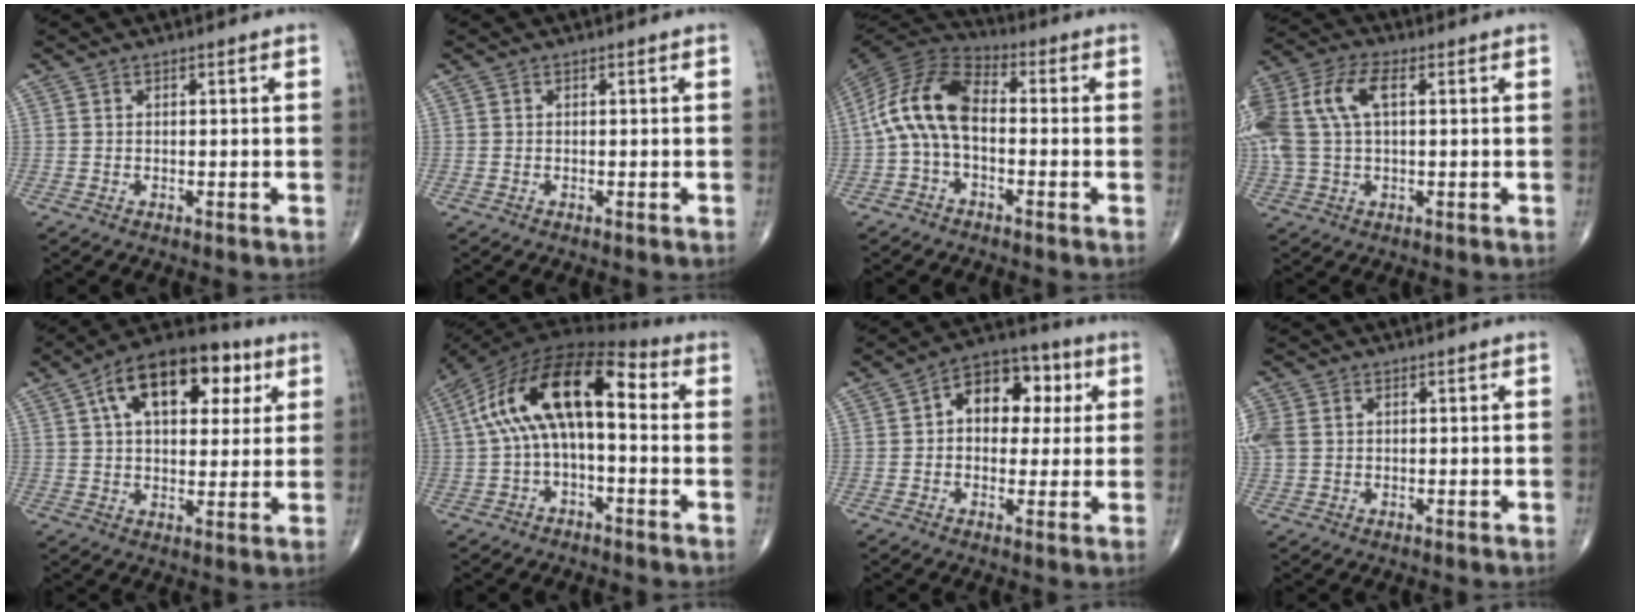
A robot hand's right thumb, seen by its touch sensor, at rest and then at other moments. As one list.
[{"total": 0.0}, {"total": 12.8, "force": [-0.7, 7.3, 10.5], "torque": [-0.204, 0.036, -0.028]}, {"total": 16.4, "force": [3.6, 9.0, 13.2], "torque": [-0.333, 0.034, 0.065]}, {"total": 18.6, "force": [6.9, 10.3, 13.9], "torque": [-0.182, 0.008, 0.101]}, {"total": 17.1, "force": [1.6, 8.0, 15.0], "torque": [-0.267, 0.056, 0.017]}, {"total": 11.9, "force": [2.5, 8.2, 8.3], "torque": [-0.078, 0.021, 0.028]}, {"total": 5.6, "force": [1.0, 4.3, 3.4], "torque": [-0.099, 0.010, 0.028]}]